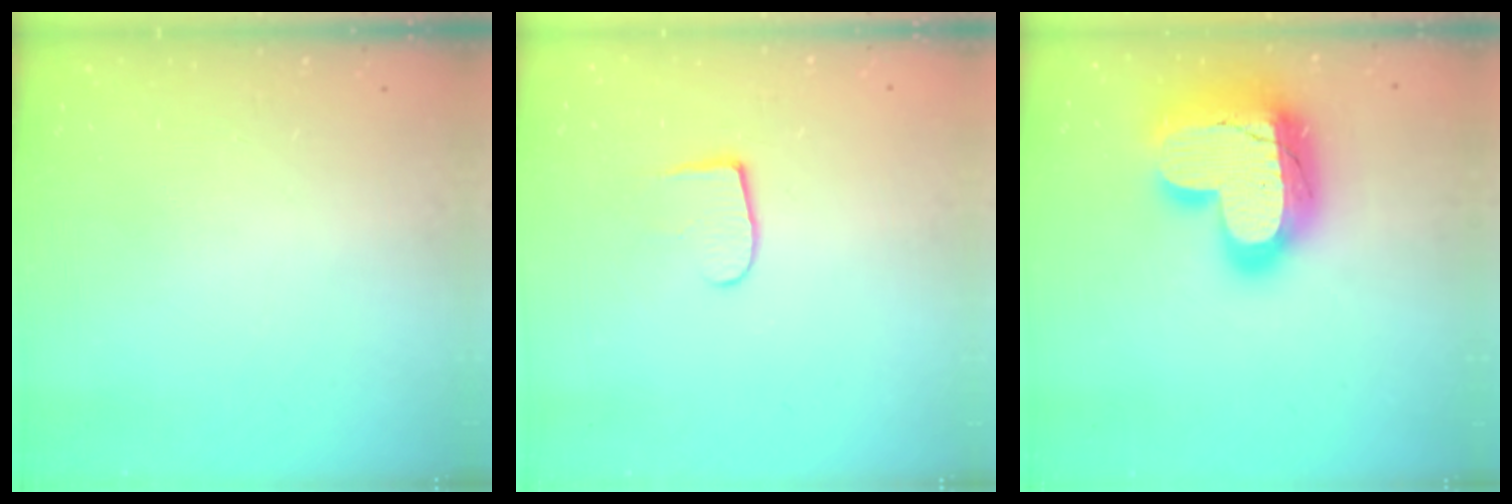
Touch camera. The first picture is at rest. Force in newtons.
{"total": 6.6, "press": 6.6, "slide": 0.6}
{"total": 27.3, "press": 27.2, "slide": 2.0}